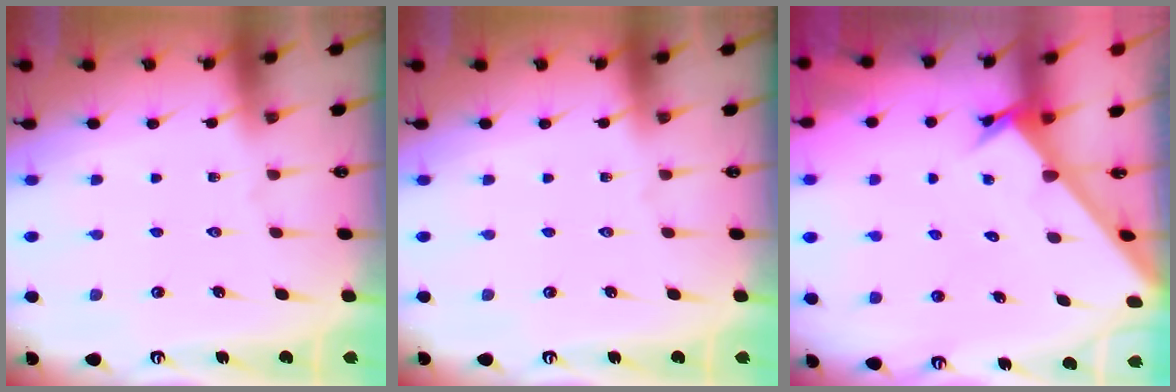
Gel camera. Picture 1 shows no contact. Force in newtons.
{"total": 0.0}
{"total": 2.3, "press": 2.3, "slide": 0.1}